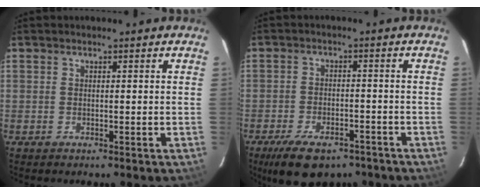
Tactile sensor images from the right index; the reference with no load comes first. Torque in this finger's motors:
{"motor_torque": [0.53, -0.41, 0.17, -0.02]}